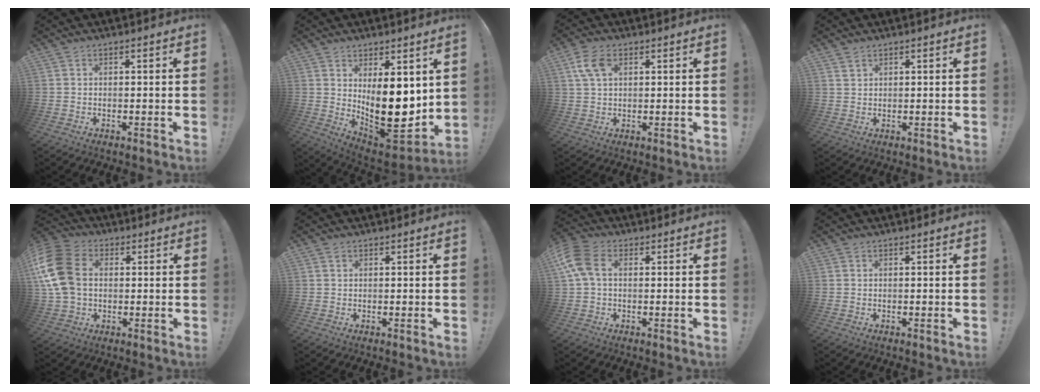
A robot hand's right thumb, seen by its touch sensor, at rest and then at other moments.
{"total": 17.6, "force": [2.2, 7.7, 15.7], "torque": [-0.246, -0.053, 0.050]}
{"total": 7.3, "force": [2.8, 4.1, 5.4], "torque": [-0.103, 0.002, 0.057]}
{"total": 1.8, "force": [1.5, 0.9, 0.6], "torque": [-0.007, -0.008, 0.029]}
{"total": 17.2, "force": [2.3, 12.8, 11.4], "torque": [-0.236, 0.013, 0.047]}
{"total": 0.8, "force": [0.5, 0.6, 0.2], "torque": [0.004, -0.002, 0.009]}
{"total": 8.9, "force": [1.8, 5.5, 6.8], "torque": [-0.151, 0.007, 0.037]}
{"total": 0.0}